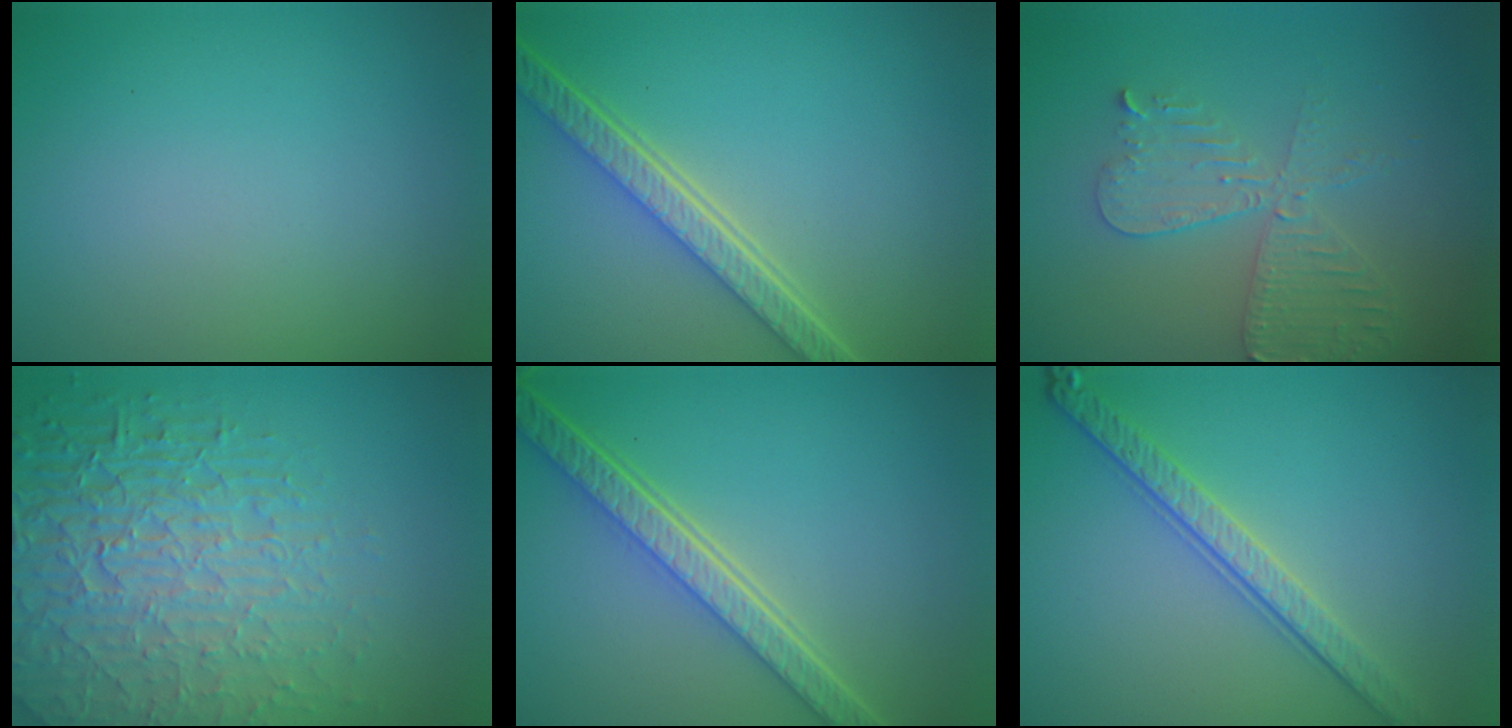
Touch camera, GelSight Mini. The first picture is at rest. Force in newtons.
{"total": 5.4, "press": 4.1, "slide": 3.6}
{"total": 4.4, "press": 3.8, "slide": 2.2}
{"total": 7.8, "press": 5.9, "slide": 5.1}
{"total": 5.9, "press": 4.3, "slide": 4.0}
{"total": 3.5, "press": 2.8, "slide": 2.0}